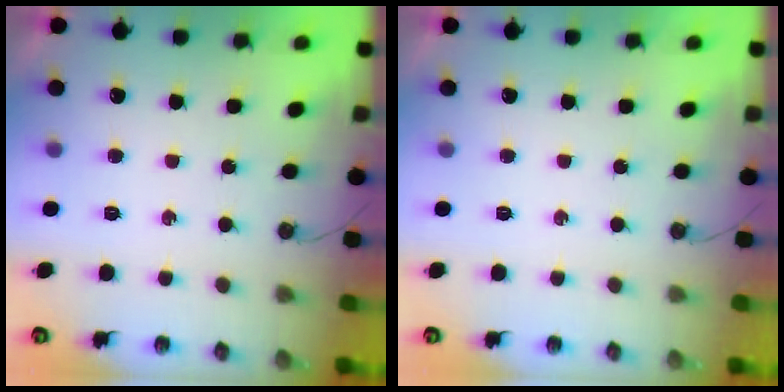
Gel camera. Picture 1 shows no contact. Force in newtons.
{"total": 0.0}